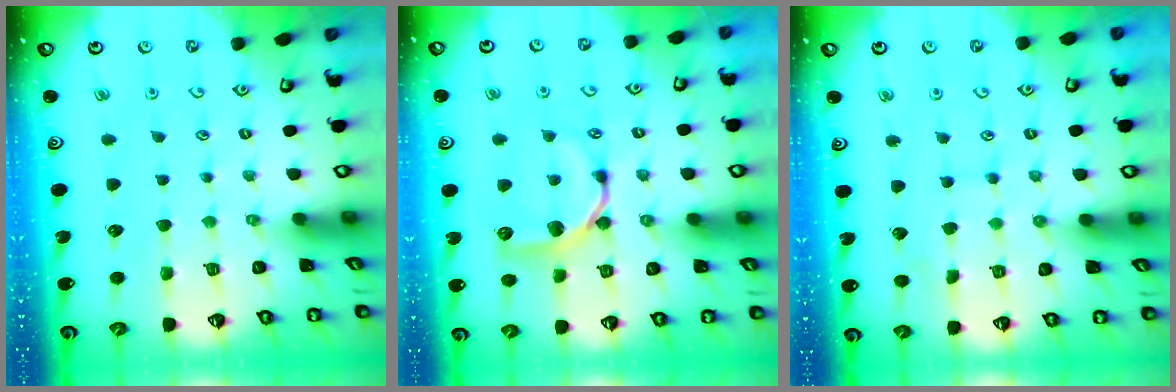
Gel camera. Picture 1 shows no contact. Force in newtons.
{"total": 9.2, "press": 9.2, "slide": 0.3}
{"total": 6.8, "press": 6.8, "slide": 0.6}